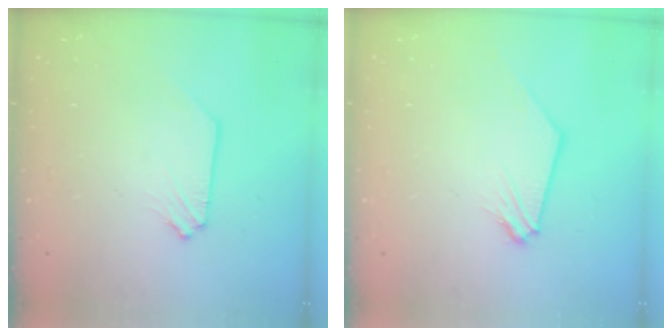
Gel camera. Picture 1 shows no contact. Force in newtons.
{"total": 0.9, "press": 0.9, "slide": 0.1}